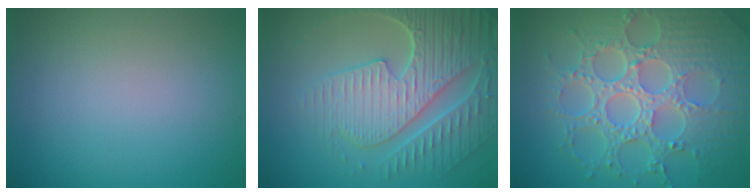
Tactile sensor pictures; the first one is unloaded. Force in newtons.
{"total": 7.9, "press": 6.1, "slide": 5.1}
{"total": 8.8, "press": 6.4, "slide": 5.9}